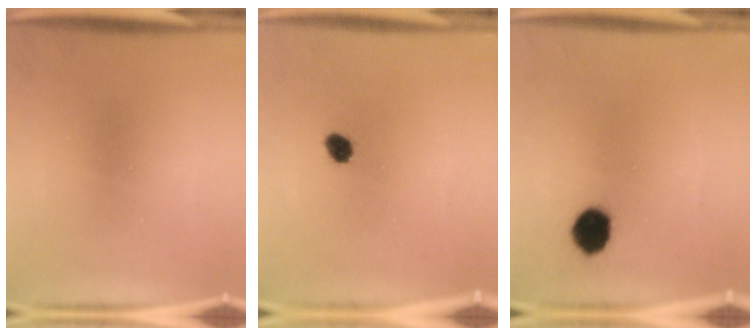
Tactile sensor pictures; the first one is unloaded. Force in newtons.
{"total": 2.8}
{"total": 7.0}